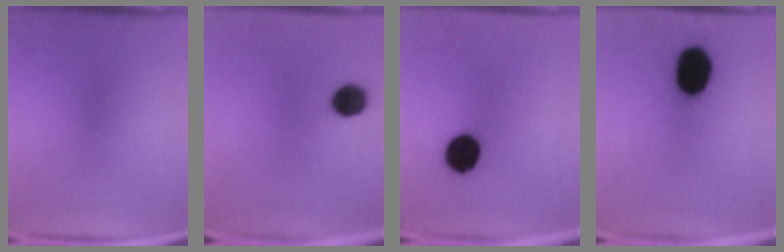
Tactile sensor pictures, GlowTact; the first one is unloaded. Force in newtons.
{"total": 6.3}
{"total": 10.8}
{"total": 16.2}